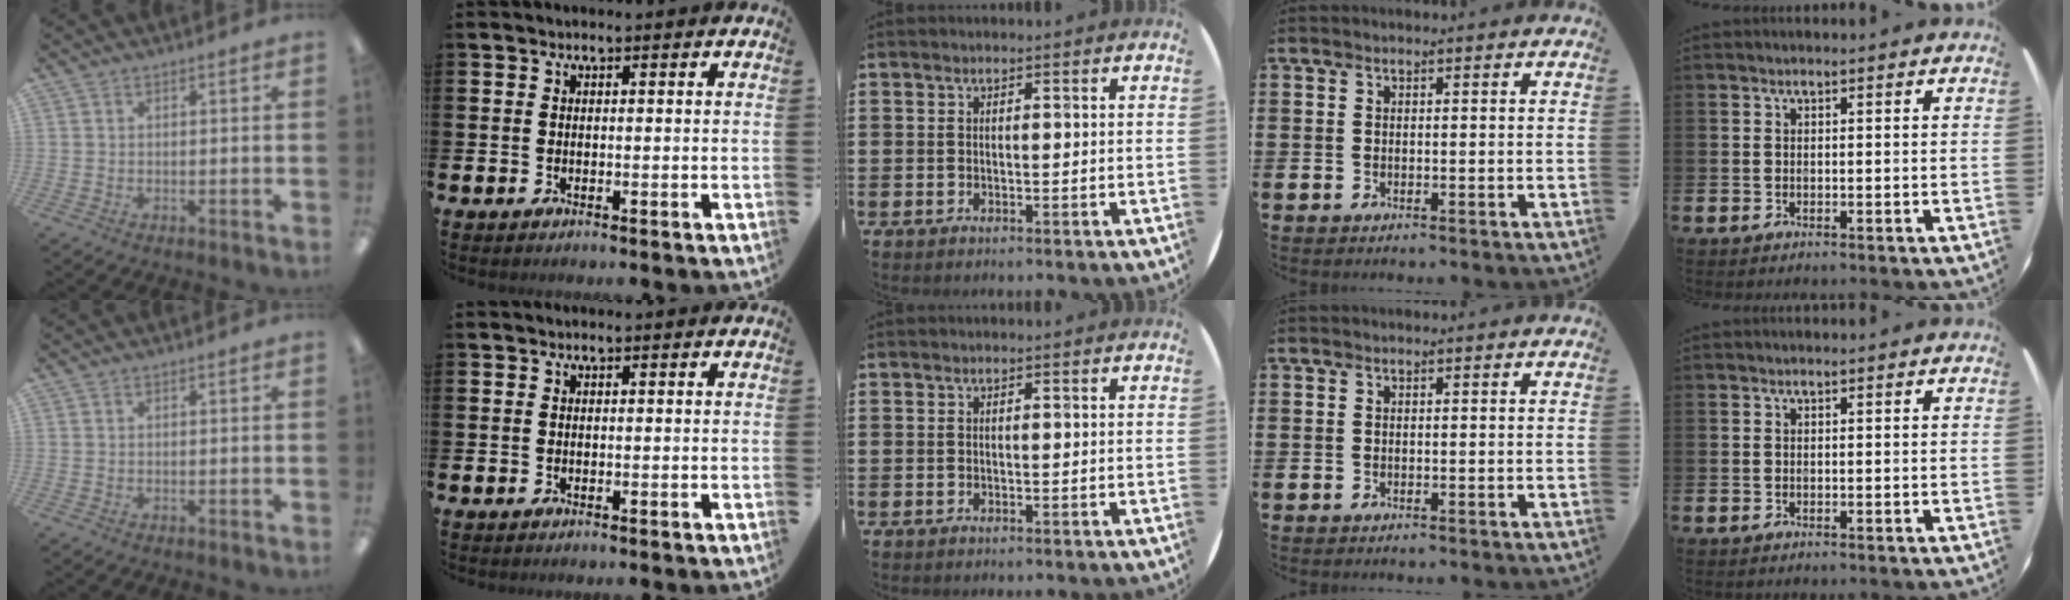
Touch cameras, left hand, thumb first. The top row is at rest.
{}